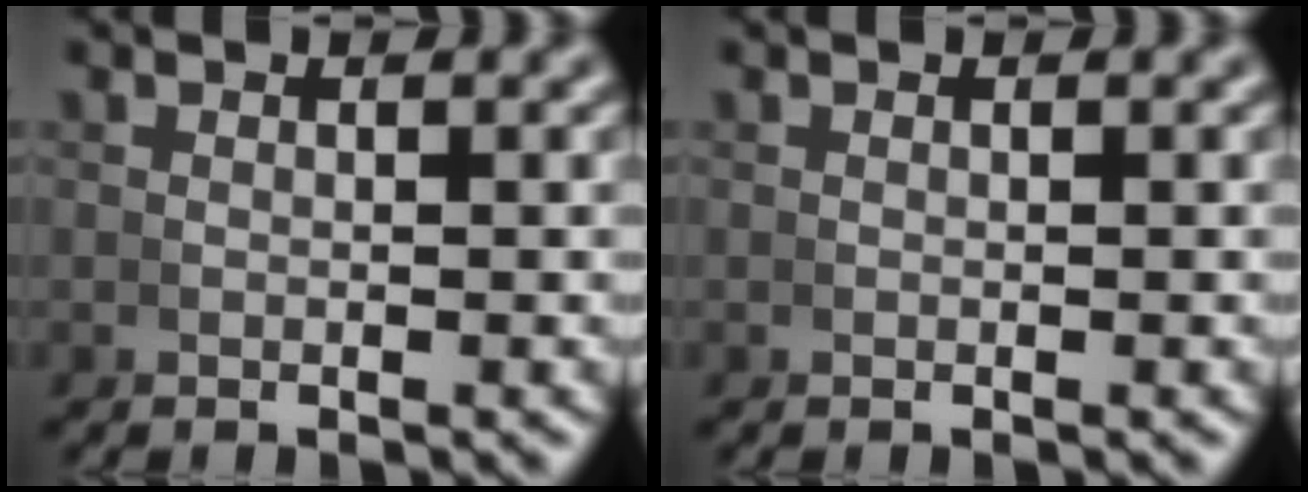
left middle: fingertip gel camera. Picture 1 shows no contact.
{"total": 0.0}